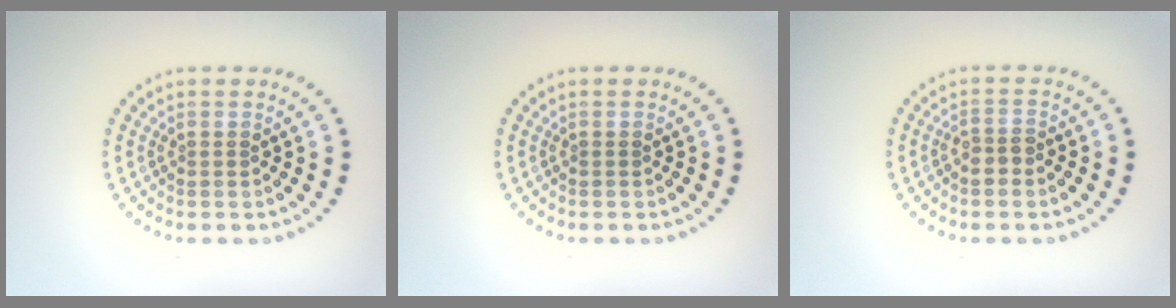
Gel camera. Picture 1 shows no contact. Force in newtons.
{"total": 0.0}
{"total": 1.7, "press": 1.3, "slide": 1.1}